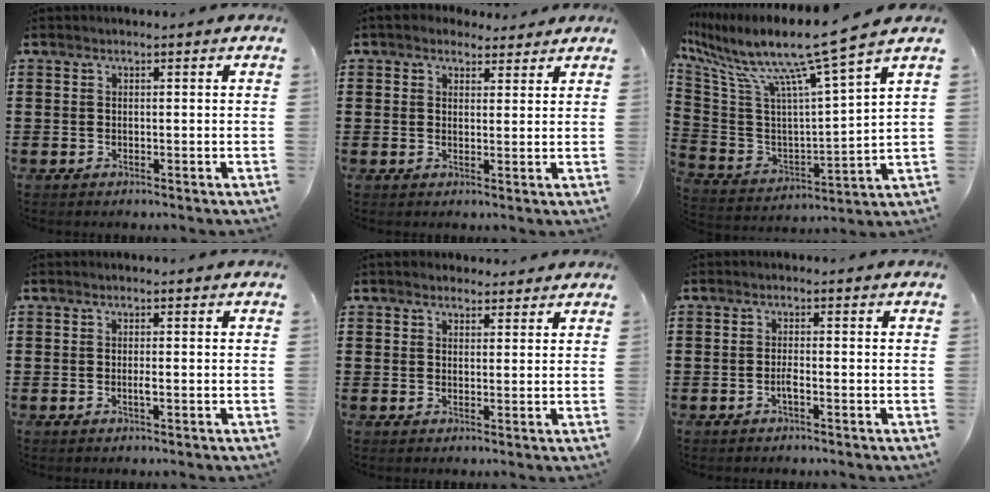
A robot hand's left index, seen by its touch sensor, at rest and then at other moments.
{"total": 3.1, "force": [2.6, 1.6, 0.6], "torque": [-0.020, 0.001, 0.048]}
{"total": 11.6, "force": [8.9, -0.5, 7.4], "torque": [-0.171, -0.071, 0.137]}
{"total": 1.0, "force": [-0.2, -0.1, 1.0], "torque": [-0.018, -0.005, -0.003]}
{"total": 2.4, "force": [2.1, 1.0, 0.3], "torque": [-0.003, 0.000, 0.039]}
{"total": 1.6, "force": [-0.7, 0.2, 1.5], "torque": [-0.028, -0.001, -0.011]}